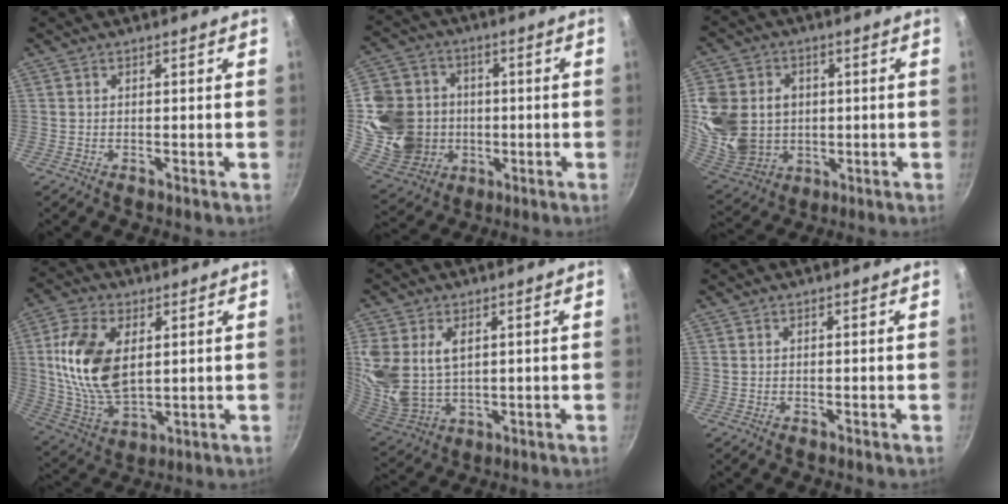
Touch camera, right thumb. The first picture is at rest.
{"total": 17.4, "force": [-0.9, 15.5, 7.9], "torque": [-0.131, 0.018, -0.008]}
{"total": 20.5, "force": [1.3, 17.1, 11.2], "torque": [-0.243, 0.002, 0.039]}
{"total": 16.6, "force": [3.2, 9.7, 13.0], "torque": [-0.238, -0.012, 0.069]}
{"total": 15.4, "force": [3.9, 10.8, 10.4], "torque": [-0.230, -0.015, 0.092]}
{"total": 0.0}